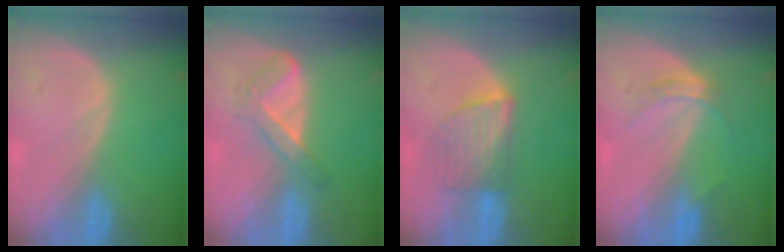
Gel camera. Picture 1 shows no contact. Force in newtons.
{"total": 4.5, "press": 4.2, "slide": 1.6}
{"total": 6.0, "press": 6.0, "slide": 1.0}
{"total": 3.2, "press": 2.9, "slide": 1.3}